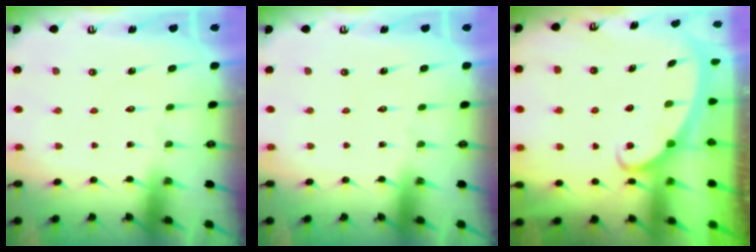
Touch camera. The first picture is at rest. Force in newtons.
{"total": 0.0}
{"total": 2.3, "press": 2.2, "slide": 0.3}